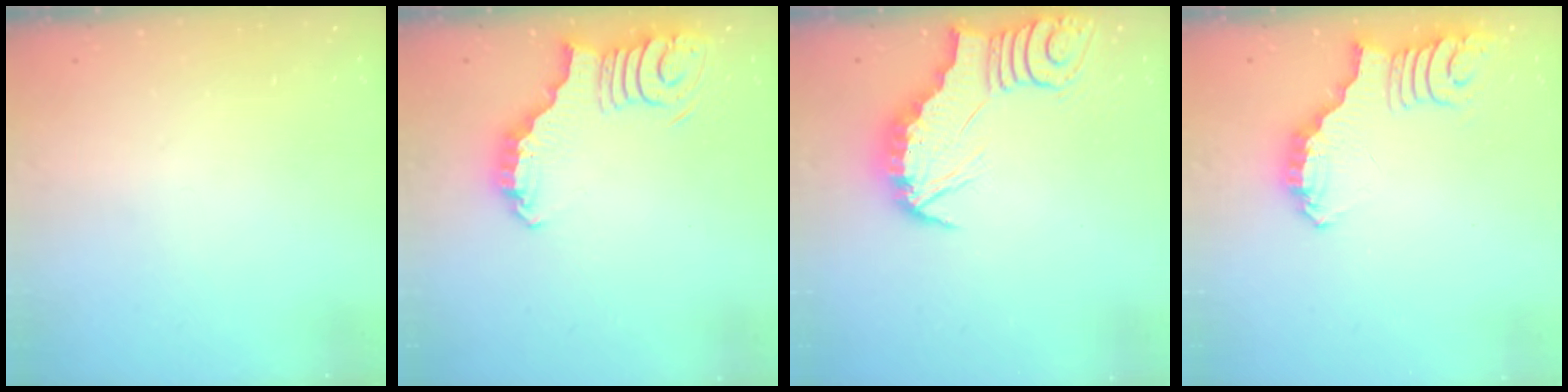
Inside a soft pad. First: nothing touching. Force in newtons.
{"total": 3.8, "press": 3.7, "slide": 0.5}
{"total": 2.7, "press": 2.7, "slide": 0.3}
{"total": 2.6, "press": 2.6, "slide": 0.5}